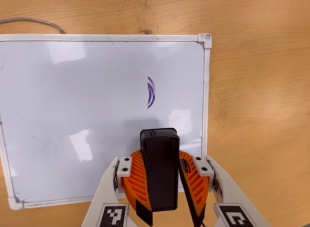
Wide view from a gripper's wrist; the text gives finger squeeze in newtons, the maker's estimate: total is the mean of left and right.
{"total": 10.0, "left": 10.1, "right": 9.9}